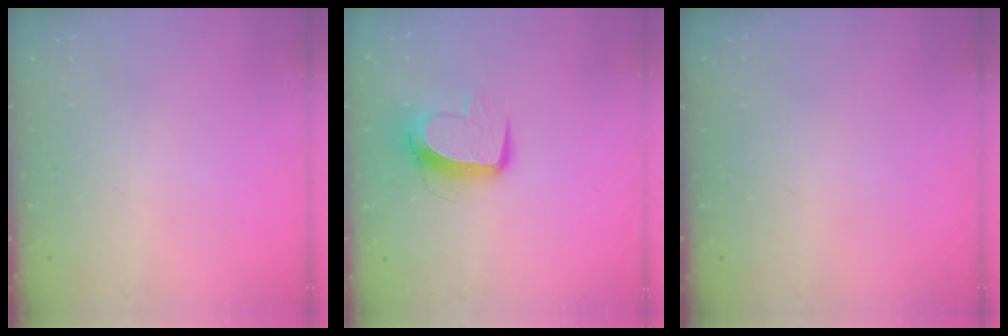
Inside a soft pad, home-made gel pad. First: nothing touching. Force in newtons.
{"total": 10.9, "press": 10.9, "slide": 0.7}
{"total": 0.0}